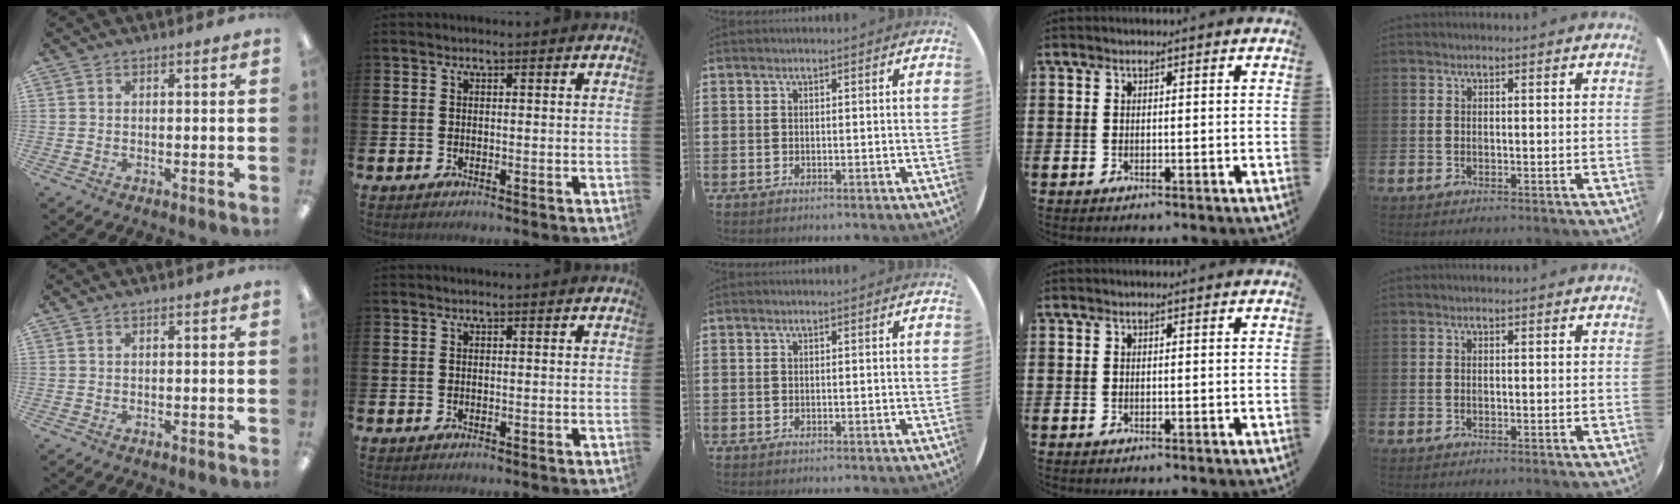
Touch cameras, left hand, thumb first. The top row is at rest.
{}